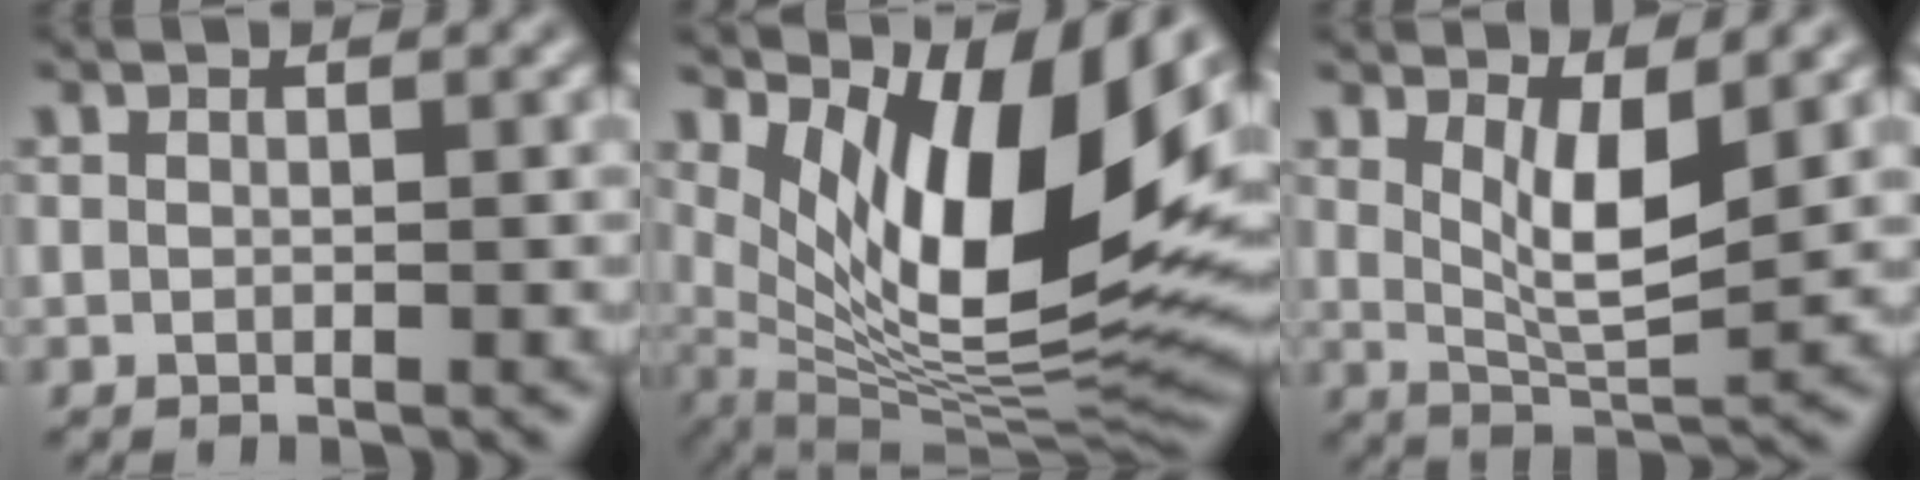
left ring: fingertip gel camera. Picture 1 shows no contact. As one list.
[{"total": 14.3, "force": [4.9, 5.2, 12.3], "torque": [-0.201, -0.011, 0.090]}, {"total": 4.8, "force": [1.8, 1.5, 4.2], "torque": [-0.076, -0.014, 0.036]}]